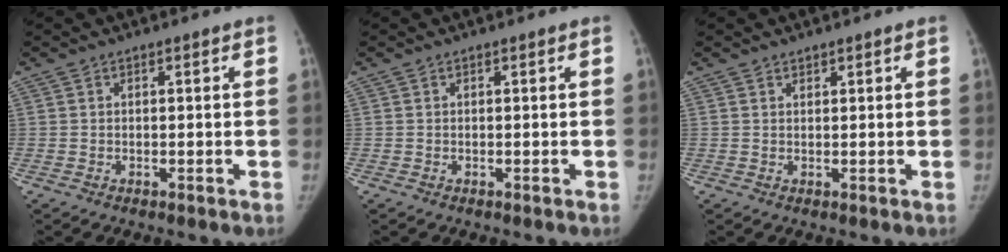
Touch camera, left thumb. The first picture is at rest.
{"total": 0.0}
{"total": 1.0, "force": [0.8, 0.5, 0.1], "torque": [0.007, -0.006, 0.012]}